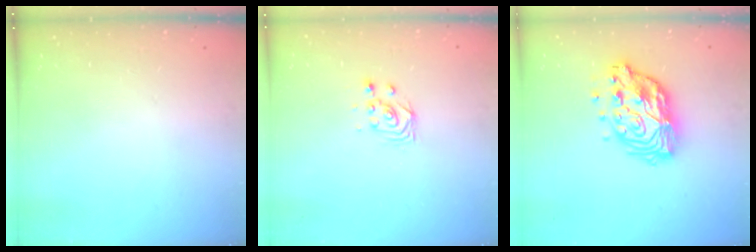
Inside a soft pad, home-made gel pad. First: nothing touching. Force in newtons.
{"total": 2.9, "press": 2.9, "slide": 0.4}
{"total": 15.5, "press": 15.5, "slide": 1.3}